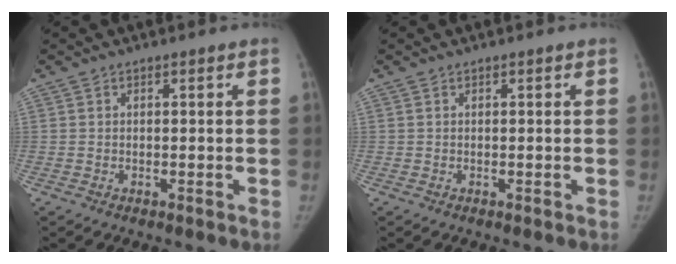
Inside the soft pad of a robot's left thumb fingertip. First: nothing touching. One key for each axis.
{"total": 0.0}